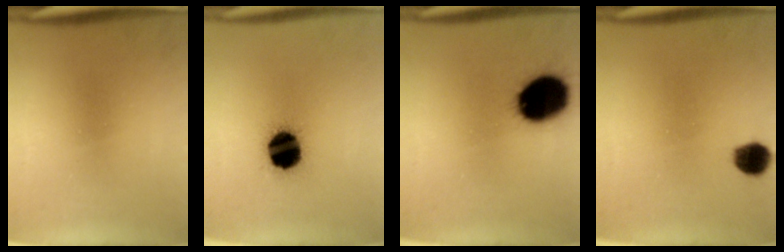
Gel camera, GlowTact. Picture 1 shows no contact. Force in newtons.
{"total": 15.3}
{"total": 18.2}
{"total": 5.1}